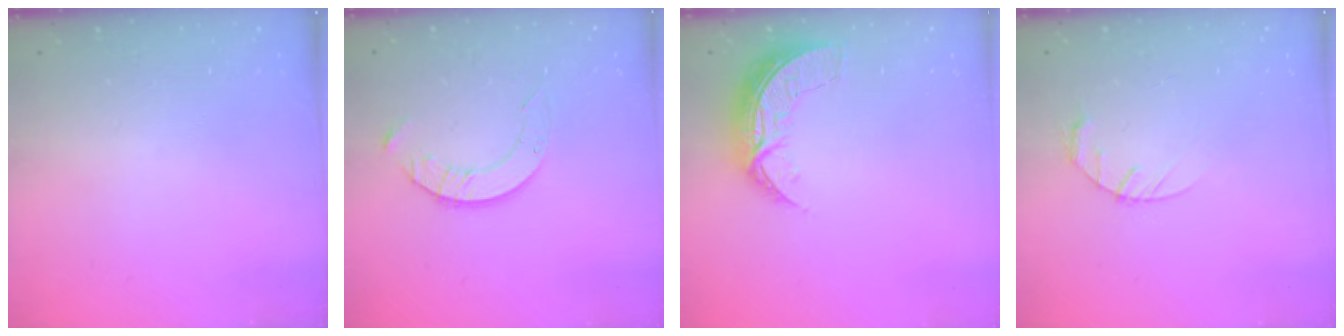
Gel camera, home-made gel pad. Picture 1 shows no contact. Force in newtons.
{"total": 4.7, "press": 4.6, "slide": 0.6}
{"total": 8.1, "press": 8.0, "slide": 0.8}
{"total": 3.0, "press": 3.0, "slide": 0.5}